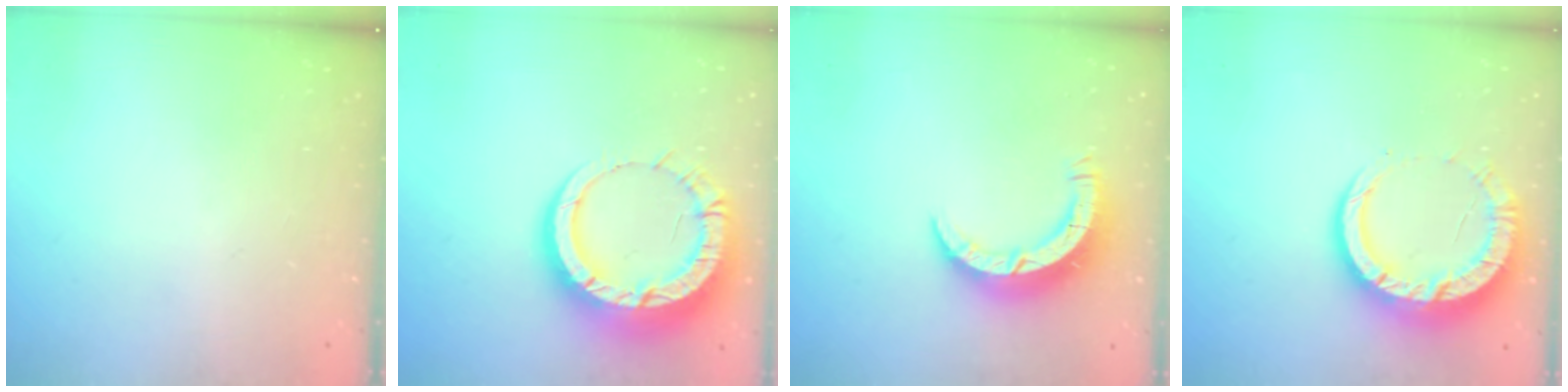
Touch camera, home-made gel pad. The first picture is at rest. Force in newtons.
{"total": 16.8, "press": 16.7, "slide": 1.7}
{"total": 7.7, "press": 7.7, "slide": 0.4}
{"total": 14.0, "press": 13.9, "slide": 1.4}